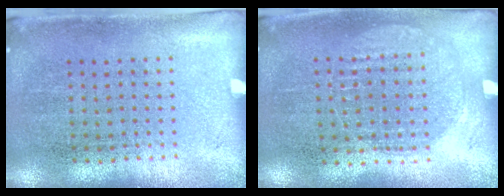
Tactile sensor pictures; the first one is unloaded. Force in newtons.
{"total": 0.9, "press": 0.9, "slide": 0.2}